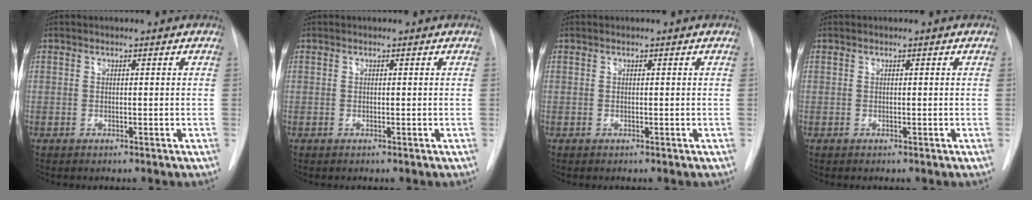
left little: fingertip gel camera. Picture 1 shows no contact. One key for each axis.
{"total": 0.0}
{"total": 0.0}
{"total": 0.0}